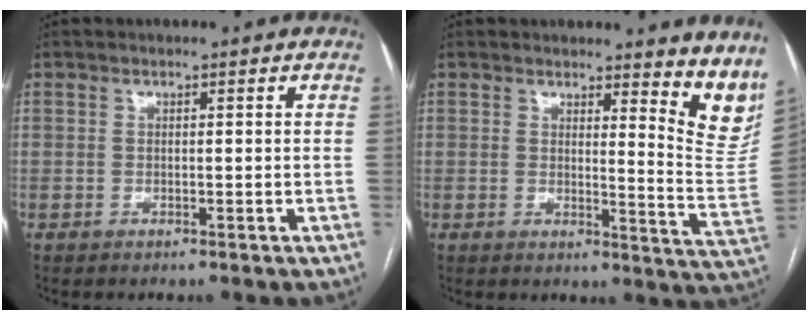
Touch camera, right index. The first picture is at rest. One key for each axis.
{"total": 10.8, "fx": 9.8, "fy": 1.6, "fz": 4.3, "tx": -0.018, "ty": -0.076, "tz": 0.089}